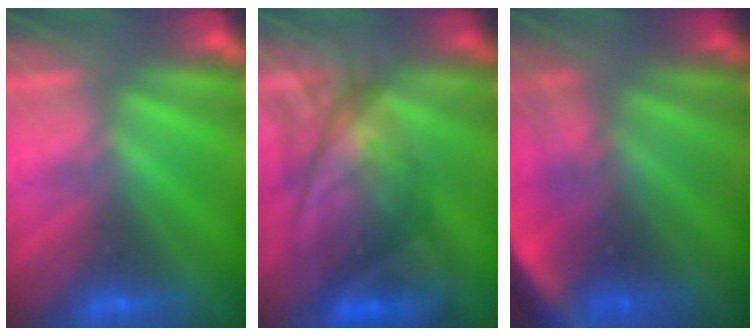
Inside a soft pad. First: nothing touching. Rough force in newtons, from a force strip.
{"total": 7.6}
{"total": 4.5}